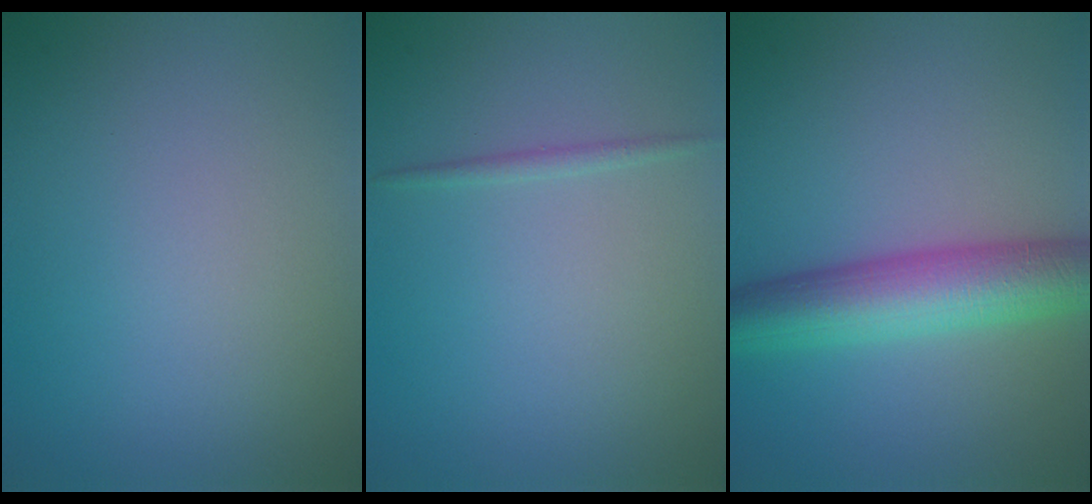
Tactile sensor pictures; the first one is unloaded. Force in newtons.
{"total": 0.8, "press": 0.8, "slide": 0.0}
{"total": 7.2, "press": 7.2, "slide": 0.2}